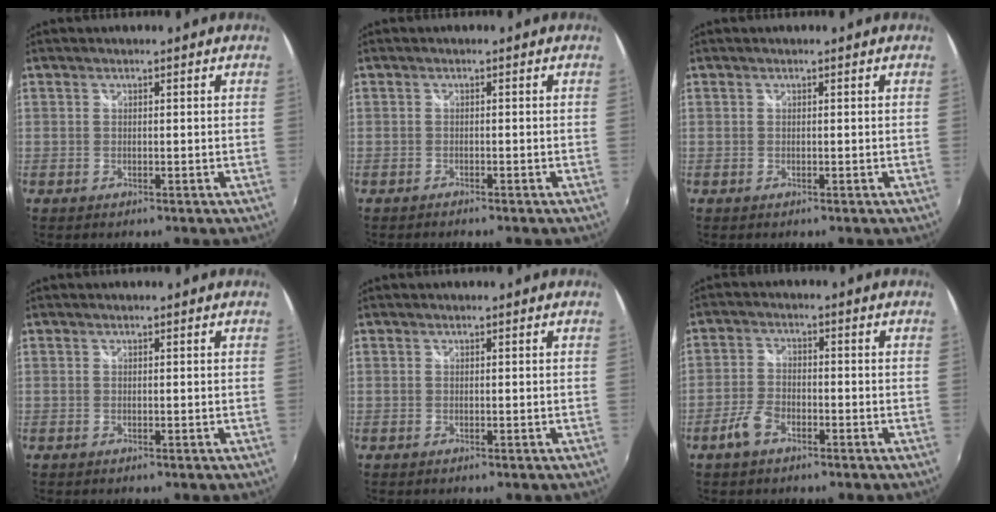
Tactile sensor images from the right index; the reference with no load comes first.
{"total": 1.2, "force": [-1.1, 0.2, 0.4], "torque": [-0.014, -0.006, -0.020]}
{"total": 0.0}
{"total": 0.0}
{"total": 0.0}
{"total": 5.0, "force": [-3.0, 2.6, 3.2], "torque": [-0.077, 0.001, -0.056]}